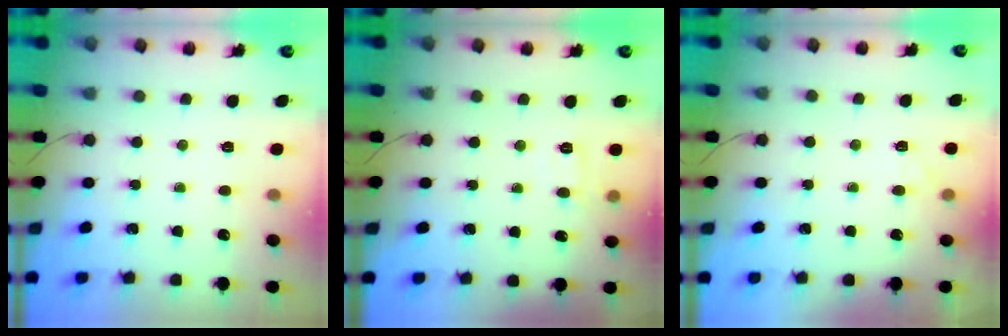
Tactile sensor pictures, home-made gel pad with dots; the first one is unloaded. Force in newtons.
{"total": 5.4, "press": 5.2, "slide": 1.3}
{"total": 4.2, "press": 4.0, "slide": 1.4}